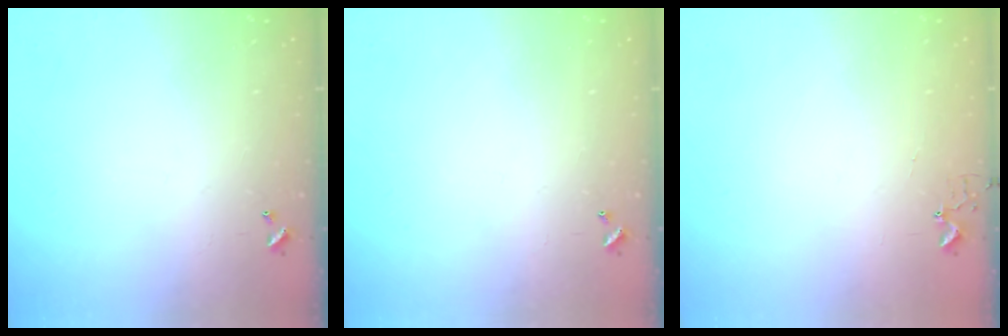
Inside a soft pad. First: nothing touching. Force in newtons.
{"total": 0.0}
{"total": 3.7, "press": 3.7, "slide": 0.2}